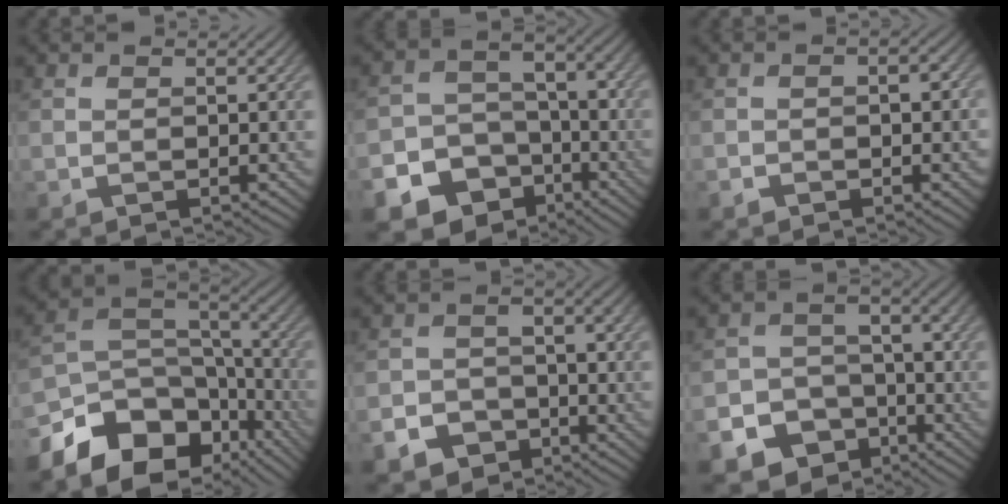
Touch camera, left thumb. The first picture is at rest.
{"total": 17.6, "force": [-9.7, 14.0, 4.2], "torque": [-0.122, -0.068, -0.146]}
{"total": 3.0, "force": [-1.2, 2.0, 1.9], "torque": [-0.027, -0.003, -0.018]}
{"total": 15.3, "force": [-8.7, 9.8, 7.8], "torque": [-0.197, -0.044, -0.135]}
{"total": 8.2, "force": [-4.6, 6.4, 2.1], "torque": [-0.042, -0.023, -0.083]}
{"total": 14.6, "force": [-8.5, 11.5, 3.2], "torque": [-0.096, -0.053, -0.130]}